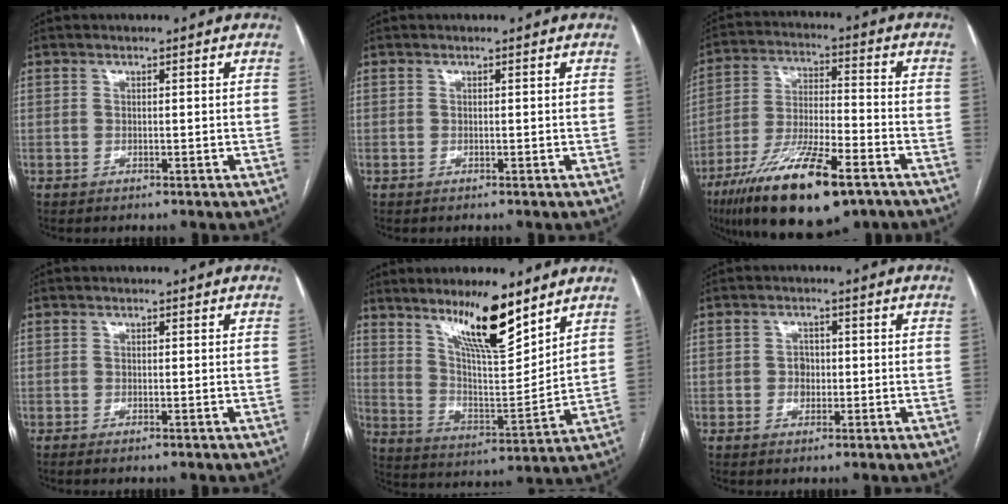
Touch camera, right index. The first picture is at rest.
{"total": 0.0}
{"total": 18.6, "force": [-11.4, 4.1, 14.2], "torque": [-0.260, -0.031, -0.198]}
{"total": 0.7, "force": [-0.5, 0.0, 0.5], "torque": [-0.010, -0.002, -0.009]}
{"total": 13.9, "force": [9.7, 2.3, 9.6], "torque": [-0.164, -0.012, 0.175]}
{"total": 2.3, "force": [-0.2, 1.9, 1.2], "torque": [-0.015, 0.005, -0.002]}